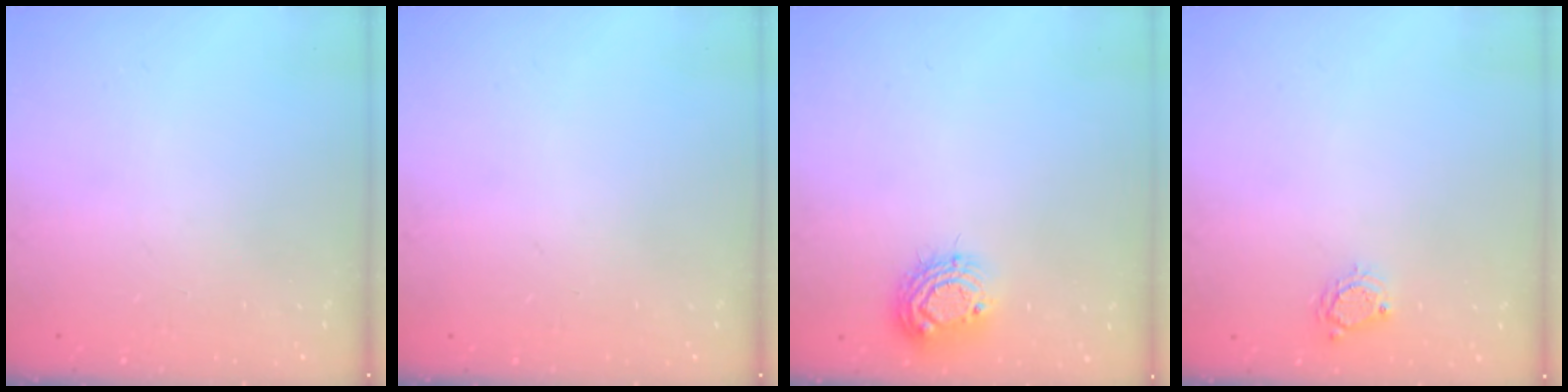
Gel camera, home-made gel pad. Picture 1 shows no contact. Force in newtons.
{"total": 0.0}
{"total": 8.6, "press": 8.6, "slide": 0.7}
{"total": 3.9, "press": 3.9, "slide": 0.4}